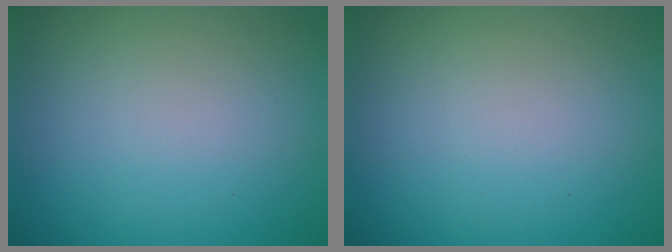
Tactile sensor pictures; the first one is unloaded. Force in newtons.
{"total": 0.0}